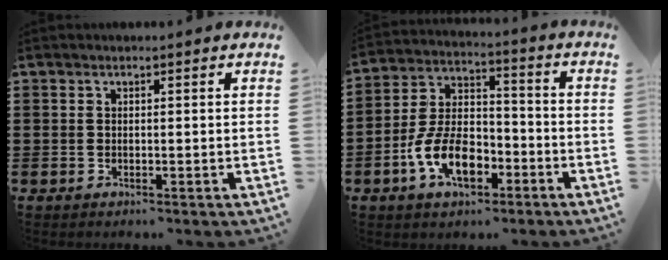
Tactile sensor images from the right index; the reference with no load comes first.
{"total": 10.3, "force": [-4.4, 5.7, 7.4], "torque": [-0.170, 0.002, -0.082]}